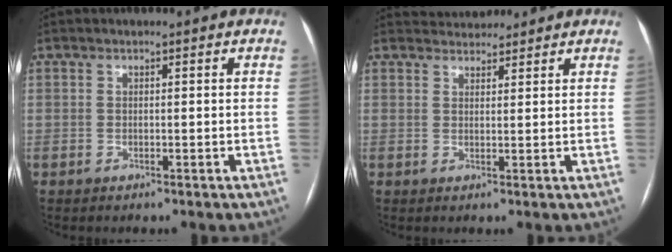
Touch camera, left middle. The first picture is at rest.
{"total": 3.7, "force": [3.5, 1.0, 0.1], "torque": [-0.002, 0.022, 0.056]}